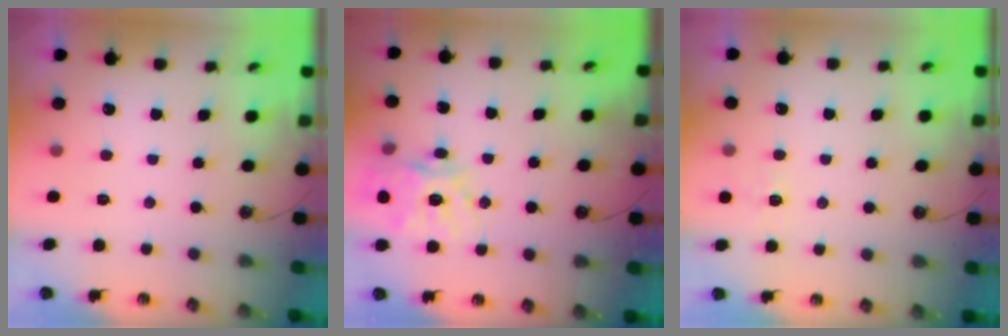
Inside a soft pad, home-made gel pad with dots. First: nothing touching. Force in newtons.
{"total": 18.7, "press": 18.6, "slide": 2.4}
{"total": 2.8, "press": 2.8, "slide": 0.4}